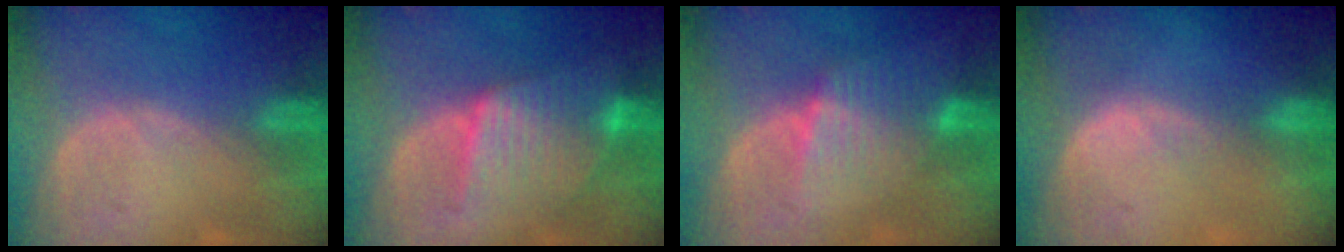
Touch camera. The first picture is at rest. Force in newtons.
{"total": 7.9, "press": 7.9, "slide": 0.3}
{"total": 6.6, "press": 5.8, "slide": 3.2}
{"total": 2.0, "press": 1.1, "slide": 1.7}